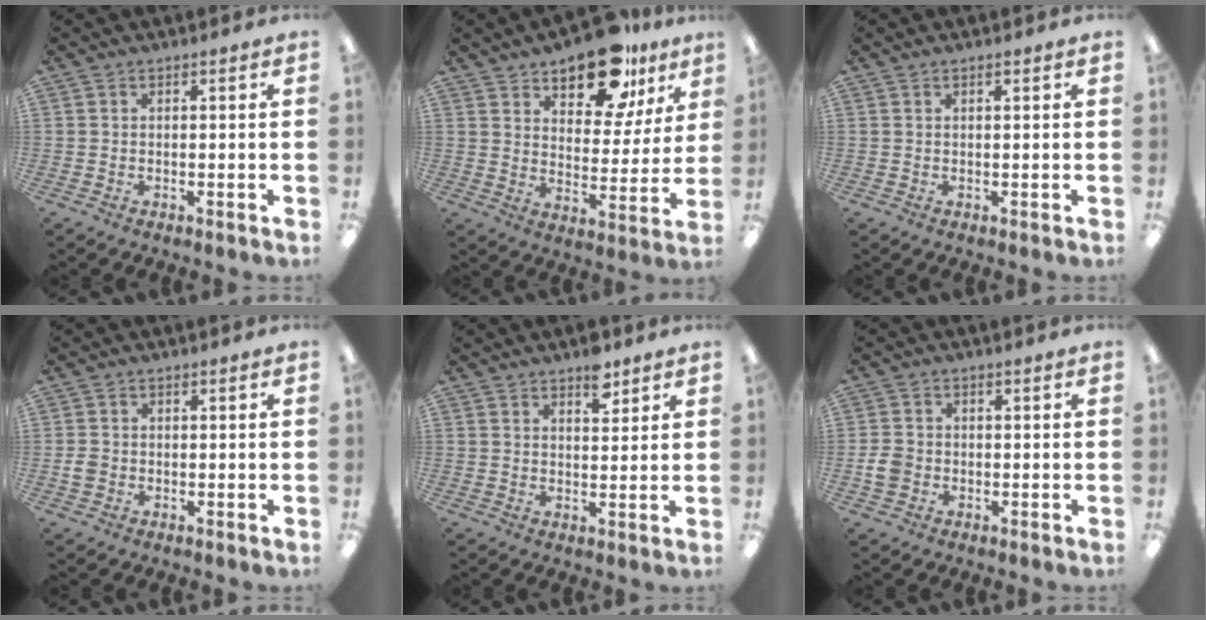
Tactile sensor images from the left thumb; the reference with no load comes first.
{"total": 16.5, "force": [12.1, 7.5, 8.2], "torque": [-0.122, -0.066, 0.210]}
{"total": 0.6, "force": [0.5, 0.2, 0.2], "torque": [-0.006, 0.001, 0.009]}
{"total": 2.2, "force": [-0.3, 1.9, 1.1], "torque": [-0.010, 0.001, -0.007]}
{"total": 5.8, "force": [4.0, 2.8, 3.2], "torque": [-0.023, -0.024, 0.063]}
{"total": 4.1, "force": [-0.8, 3.4, 2.0], "torque": [-0.039, 0.007, -0.015]}